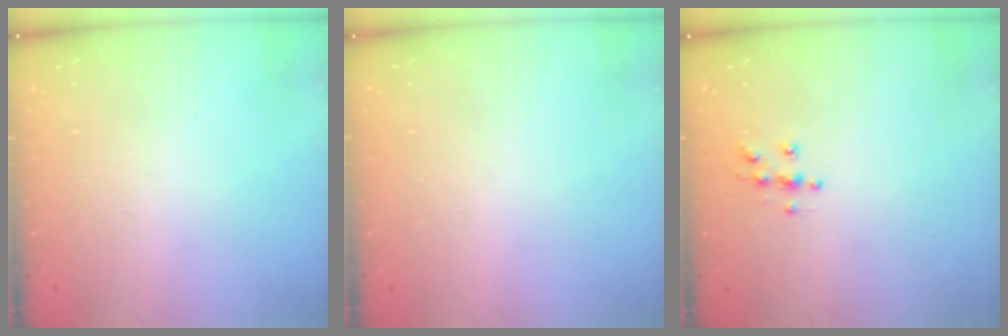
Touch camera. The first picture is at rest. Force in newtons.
{"total": 0.0}
{"total": 5.7, "press": 5.7, "slide": 0.5}